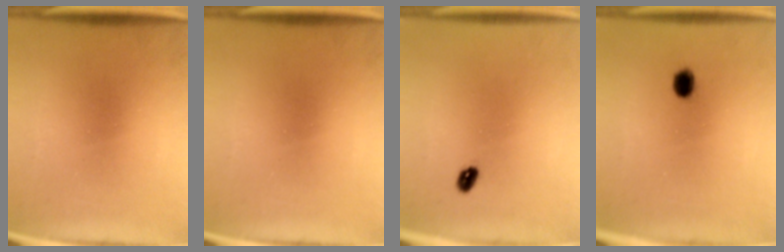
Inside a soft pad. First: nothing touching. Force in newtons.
{"total": 0.0}
{"total": 1.9}
{"total": 2.4}